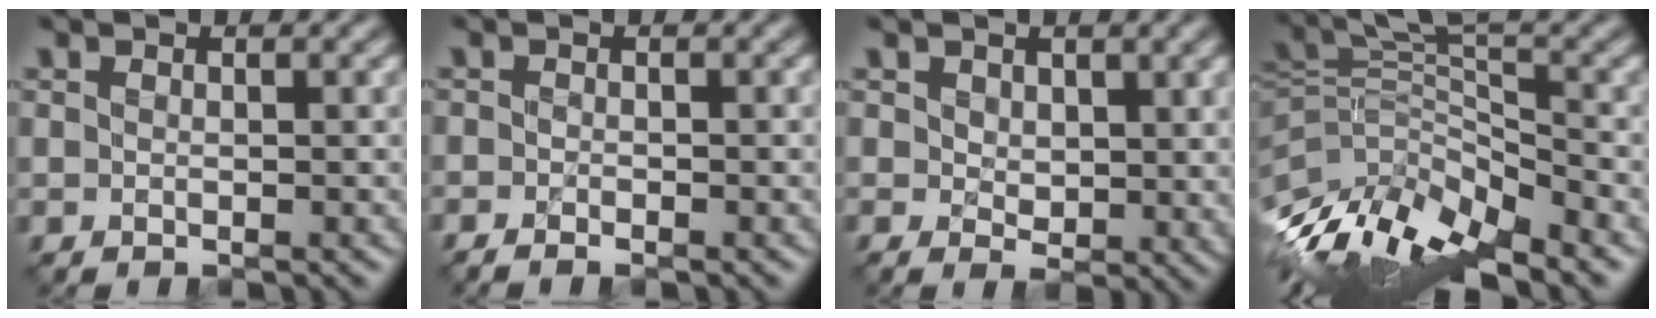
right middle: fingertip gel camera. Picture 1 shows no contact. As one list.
[{"total": 1.4, "force": [-1.0, 0.4, 0.9], "torque": [-0.007, -0.006, -0.016]}, {"total": 2.0, "force": [0.9, 1.5, 1.1], "torque": [-0.026, -0.010, 0.022]}, {"total": 10.4, "force": [-6.4, 3.2, 7.5], "torque": [-0.156, -0.001, -0.113]}]